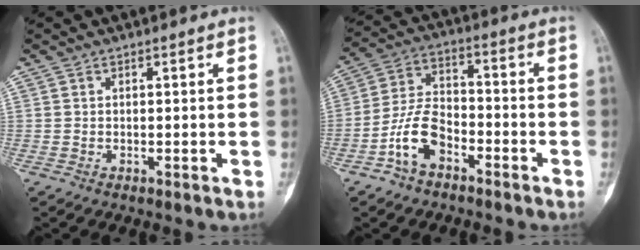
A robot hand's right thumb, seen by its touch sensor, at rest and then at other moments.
{"total": 9.4, "force": [-4.9, 5.4, 6.0], "torque": [-0.114, 0.042, -0.097]}